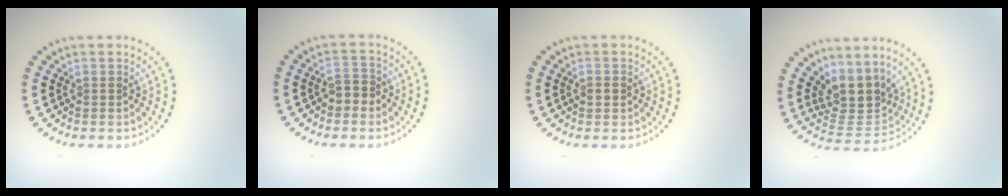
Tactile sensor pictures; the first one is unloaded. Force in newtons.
{"total": 1.9, "press": 1.7, "slide": 0.7}
{"total": 1.2, "press": 1.2, "slide": 0.0}
{"total": 4.0, "press": 3.1, "slide": 2.5}